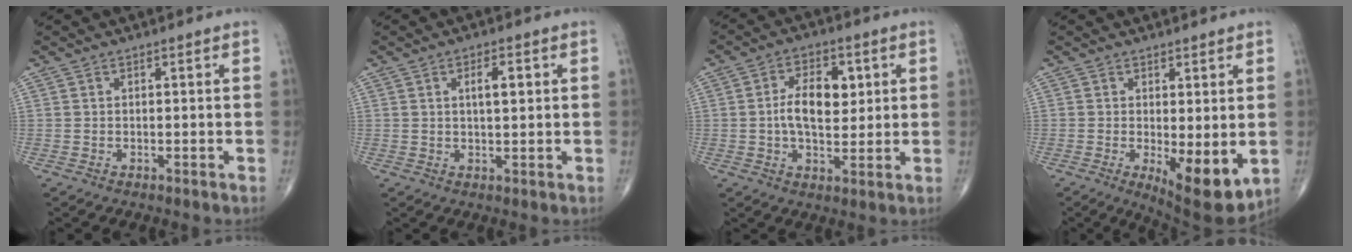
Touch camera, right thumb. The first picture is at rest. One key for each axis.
{"total": 4.0, "fx": 1.1, "fy": 1.5, "fz": 3.5, "tx": -0.053, "ty": -0.002, "tz": 0.017}
{"total": 9.4, "fx": 1.3, "fy": 5.4, "fz": 7.6, "tx": -0.108, "ty": 0.000, "tz": 0.022}
{"total": 9.4, "fx": -1.4, "fy": 3.3, "fz": 8.7, "tx": -0.117, "ty": -0.025, "tz": -0.011}